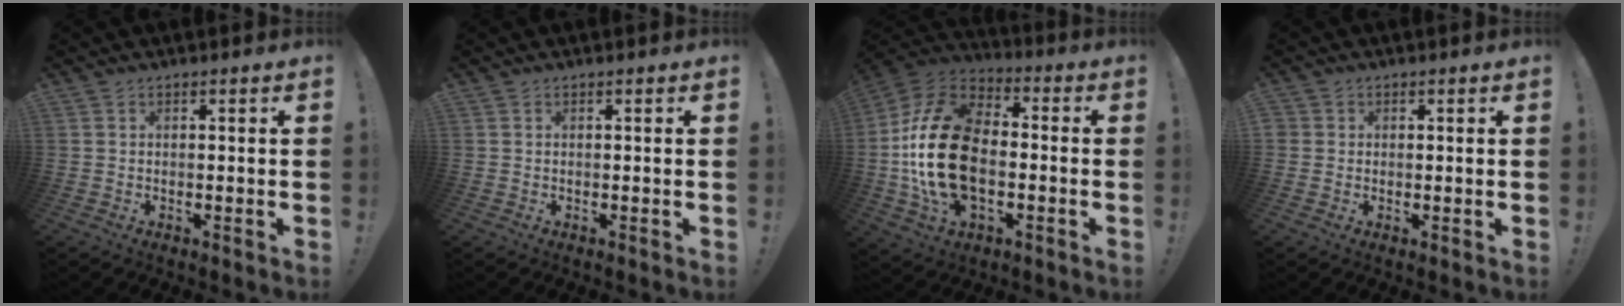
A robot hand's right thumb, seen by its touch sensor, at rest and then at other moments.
{"total": 0.0}
{"total": 25.3, "force": [-2.5, 16.2, 19.2], "torque": [-0.365, 0.032, -0.028]}
{"total": 1.7, "force": [0.3, 1.6, 0.4], "torque": [-0.002, 0.001, 0.005]}